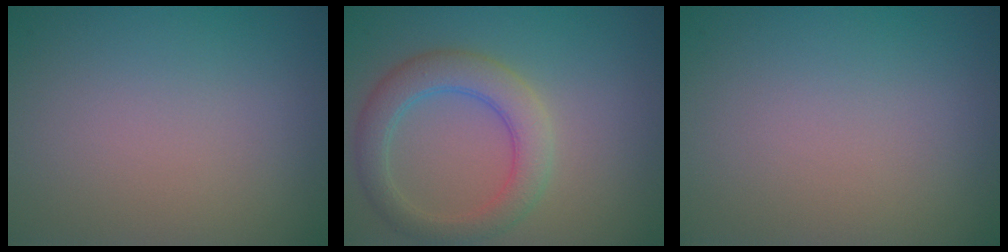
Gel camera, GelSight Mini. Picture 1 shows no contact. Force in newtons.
{"total": 4.3, "press": 4.3, "slide": 0.2}
{"total": 0.0}